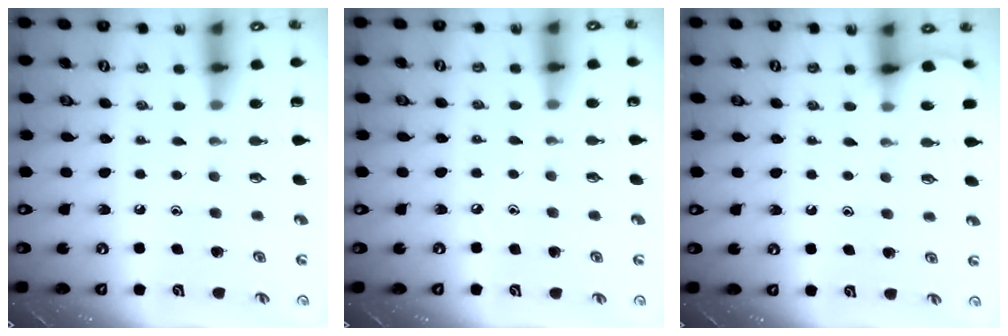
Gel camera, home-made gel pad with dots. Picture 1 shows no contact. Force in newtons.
{"total": 2.4, "press": 2.4, "slide": 0.3}
{"total": 4.6, "press": 4.6, "slide": 0.6}